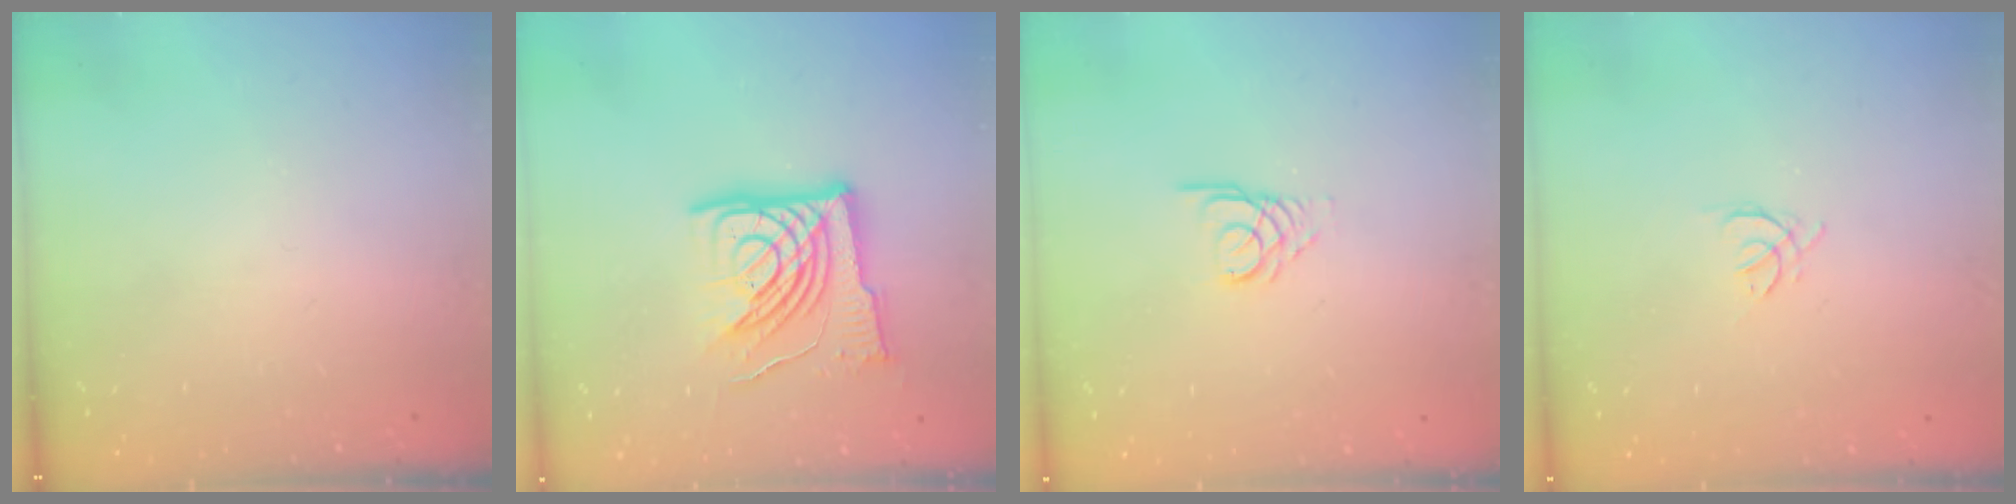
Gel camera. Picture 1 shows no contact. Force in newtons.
{"total": 17.1, "press": 16.9, "slide": 2.3}
{"total": 4.8, "press": 4.8, "slide": 0.3}
{"total": 1.5, "press": 1.4, "slide": 0.6}